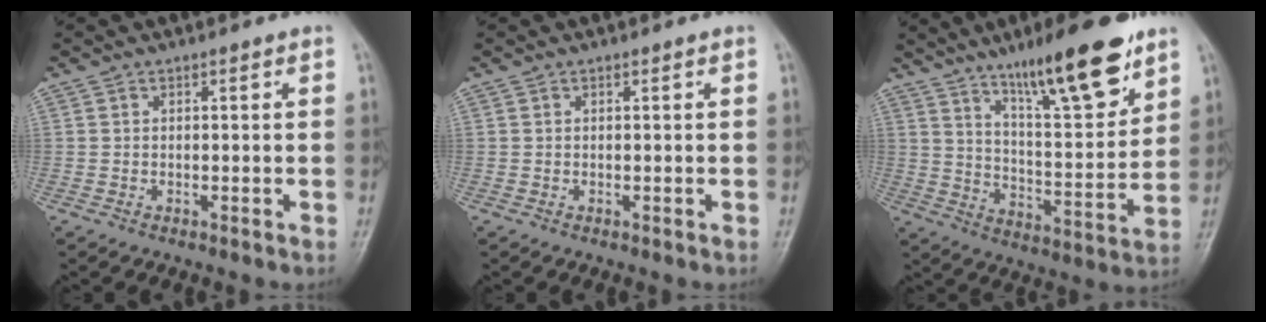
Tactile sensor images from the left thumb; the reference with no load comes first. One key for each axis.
{"total": 0.0}
{"total": 18.5, "fx": 12.2, "fy": 4.2, "fz": 13.3, "tx": -0.180, "ty": -0.068, "tz": 0.203}